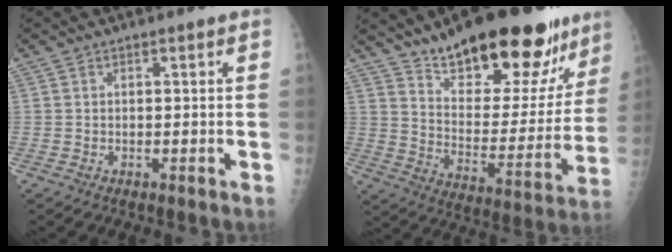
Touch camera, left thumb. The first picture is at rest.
{"total": 26.9, "force": [19.0, 10.0, 16.4], "torque": [-0.197, -0.088, 0.290]}